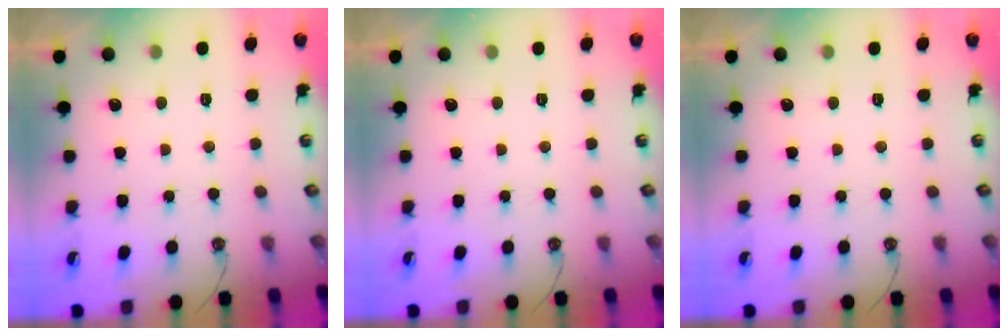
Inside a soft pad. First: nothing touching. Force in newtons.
{"total": 0.0}
{"total": 0.0}